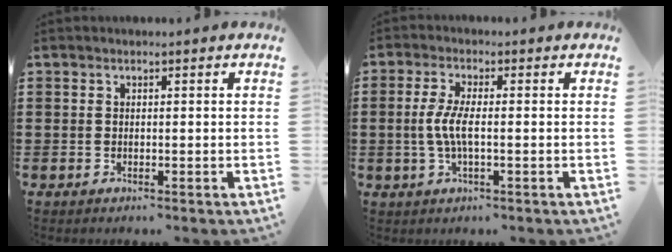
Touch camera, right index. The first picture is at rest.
{"total": 4.7, "force": [-0.5, 1.1, 4.6], "torque": [-0.111, -0.008, -0.021]}